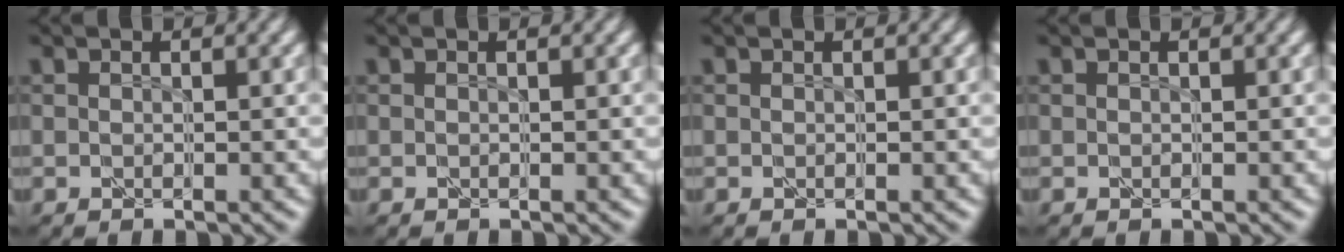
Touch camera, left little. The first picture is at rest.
{"total": 0.0}
{"total": 0.0}
{"total": 0.0}